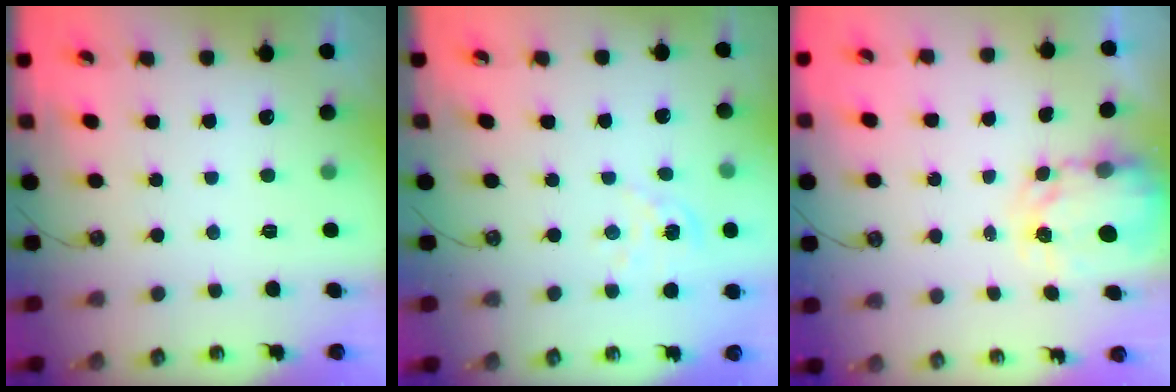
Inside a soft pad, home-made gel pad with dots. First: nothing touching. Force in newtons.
{"total": 2.9, "press": 2.9, "slide": 0.3}
{"total": 3.9, "press": 3.9, "slide": 0.4}